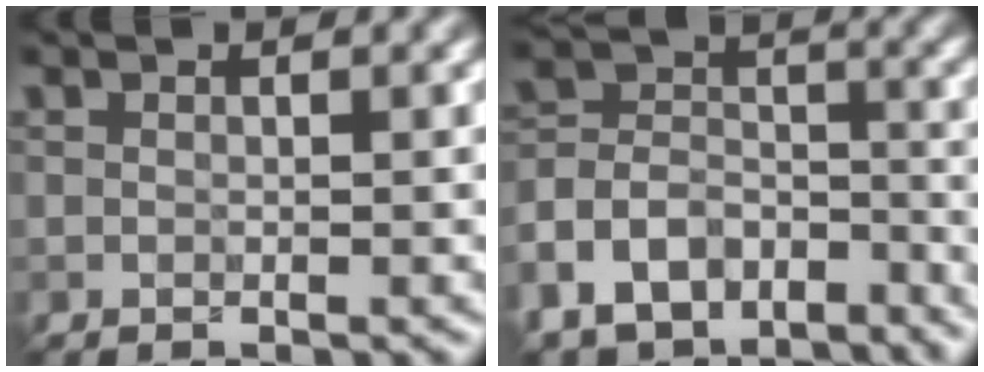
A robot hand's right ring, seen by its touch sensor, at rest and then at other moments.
{"total": 10.2, "force": [-7.3, 6.4, 3.1], "torque": [-0.070, 0.010, -0.127]}